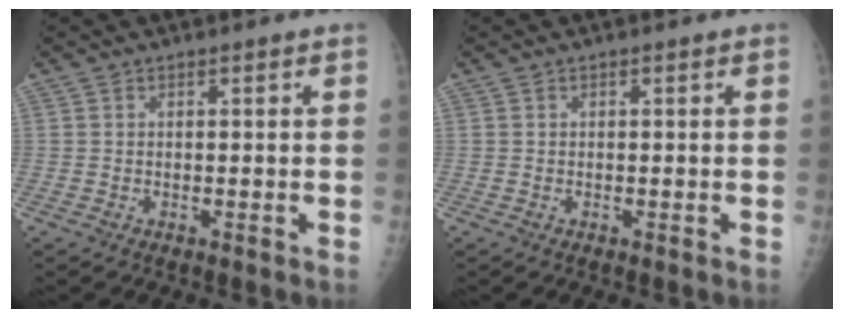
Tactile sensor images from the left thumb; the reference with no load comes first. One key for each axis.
{"total": 0.0}